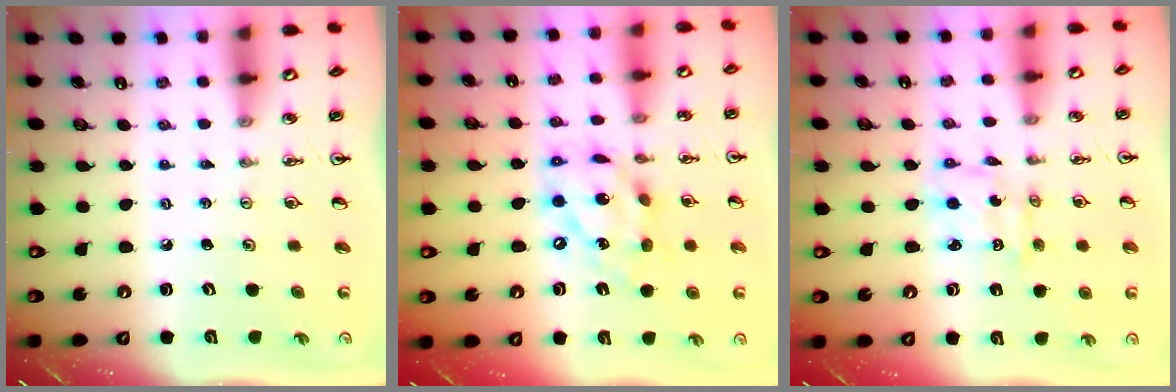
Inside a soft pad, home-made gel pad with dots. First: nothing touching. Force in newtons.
{"total": 14.5, "press": 14.4, "slide": 1.1}
{"total": 2.7, "press": 2.7, "slide": 0.2}